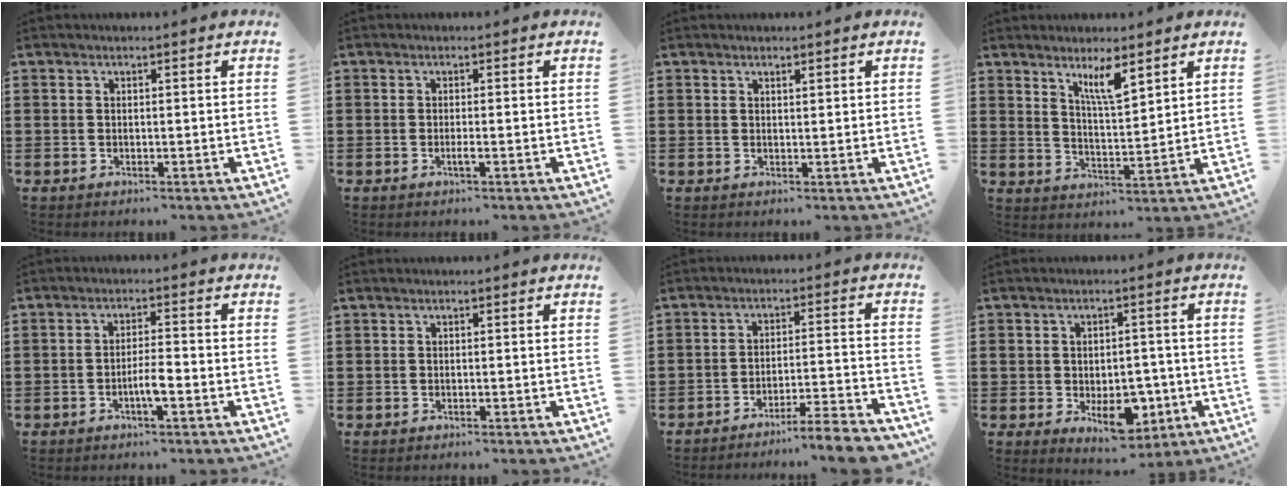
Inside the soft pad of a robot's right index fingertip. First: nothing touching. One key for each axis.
{"total": 1.1, "fx": -0.5, "fy": 0.0, "fz": 1.0, "tx": -0.025, "ty": -0.007, "tz": -0.011}
{"total": 0.7, "fx": 0.6, "fy": 0.2, "fz": 0.3, "tx": -0.007, "ty": 0.000, "tz": 0.012}
{"total": 5.6, "fx": 3.9, "fy": 0.9, "fz": 3.9, "tx": -0.080, "ty": -0.005, "tz": 0.066}
{"total": 3.3, "fx": -1.5, "fy": 0.5, "fz": 2.9, "tx": -0.059, "ty": 0.001, "tz": -0.030}
{"total": 0.0}
{"total": 6.1, "fx": -5.6, "fy": -0.3, "fz": 2.4, "tx": -0.034, "ty": -0.008, "tz": -0.108}
{"total": 8.0, "fx": -2.2, "fy": 5.2, "fz": 5.6, "tx": -0.075, "ty": 0.006, "tz": -0.037}